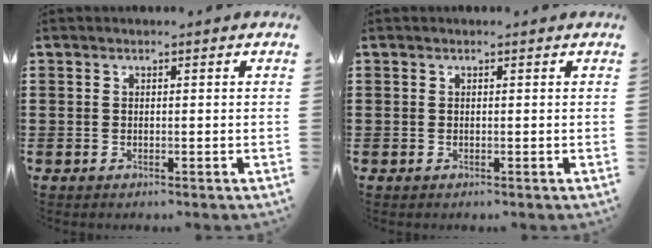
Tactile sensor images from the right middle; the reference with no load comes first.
{"total": 0.0}